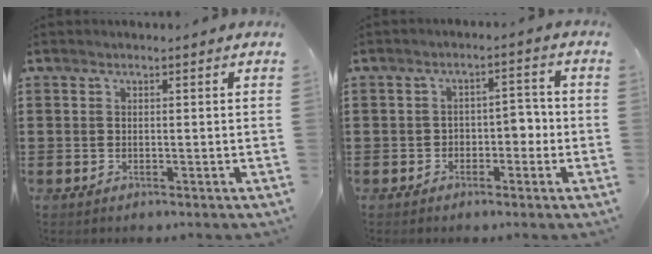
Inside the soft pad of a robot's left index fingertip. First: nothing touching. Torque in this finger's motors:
{"motor_torque": [0.11, 0.09, 0.25, 0.04]}